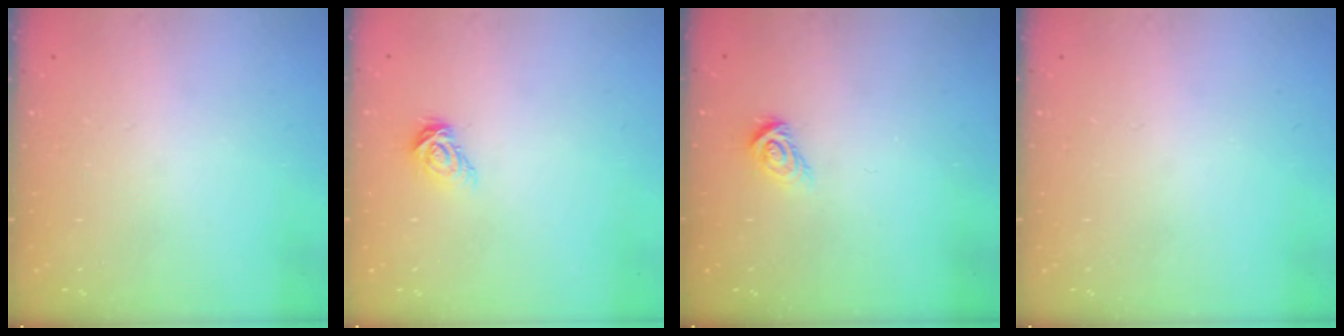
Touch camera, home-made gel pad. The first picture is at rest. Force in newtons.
{"total": 5.7, "press": 5.6, "slide": 0.5}
{"total": 5.5, "press": 5.5, "slide": 0.4}
{"total": 0.0}